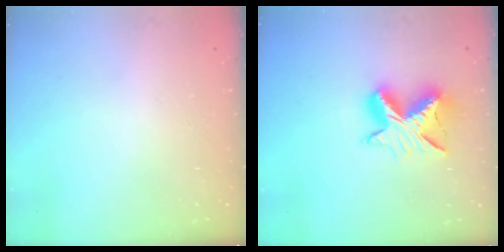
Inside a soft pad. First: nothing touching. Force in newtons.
{"total": 12.6, "press": 12.6, "slide": 0.8}